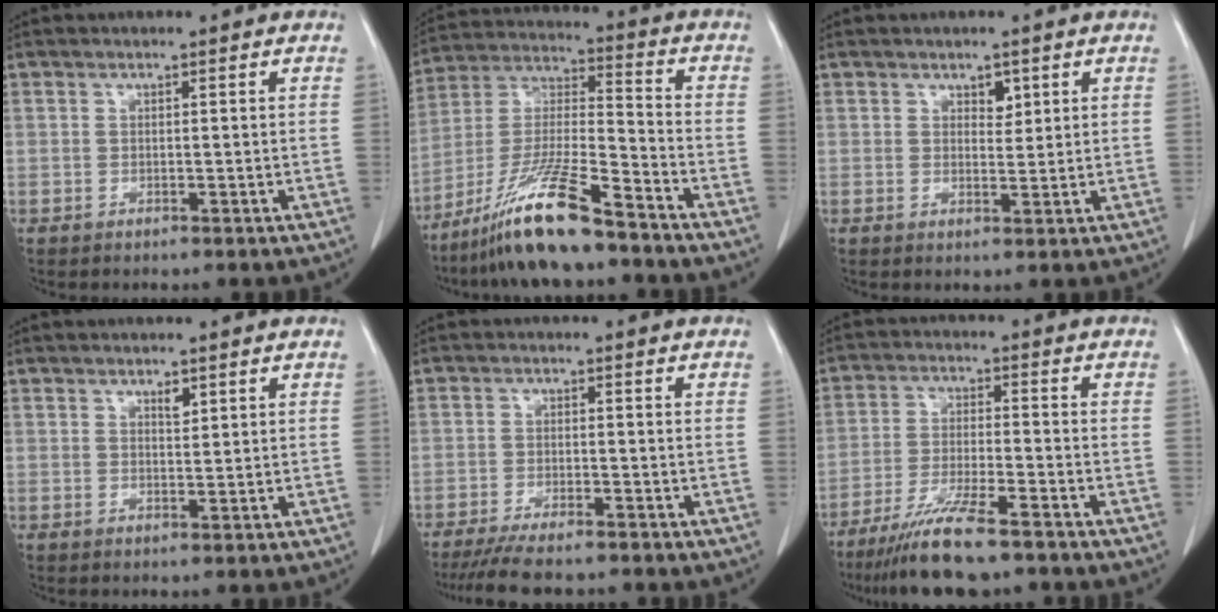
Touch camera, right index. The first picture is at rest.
{"total": 14.6, "force": [-10.6, 1.0, 10.0], "torque": [-0.207, -0.021, -0.194]}
{"total": 2.0, "force": [1.1, 1.2, 1.1], "torque": [-0.012, -0.003, 0.018]}
{"total": 1.3, "force": [0.9, 0.5, 0.9], "torque": [-0.013, -0.004, 0.014]}
{"total": 8.7, "force": [-7.6, 1.1, 4.2], "torque": [-0.061, -0.018, -0.119]}
{"total": 10.4, "force": [-8.1, 0.7, 6.6], "torque": [-0.120, -0.029, -0.140]}